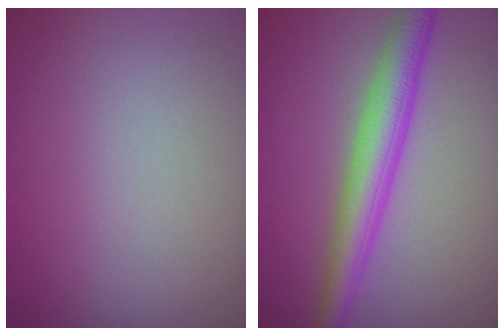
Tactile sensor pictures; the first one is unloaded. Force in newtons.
{"total": 4.9, "press": 4.9, "slide": 0.1}